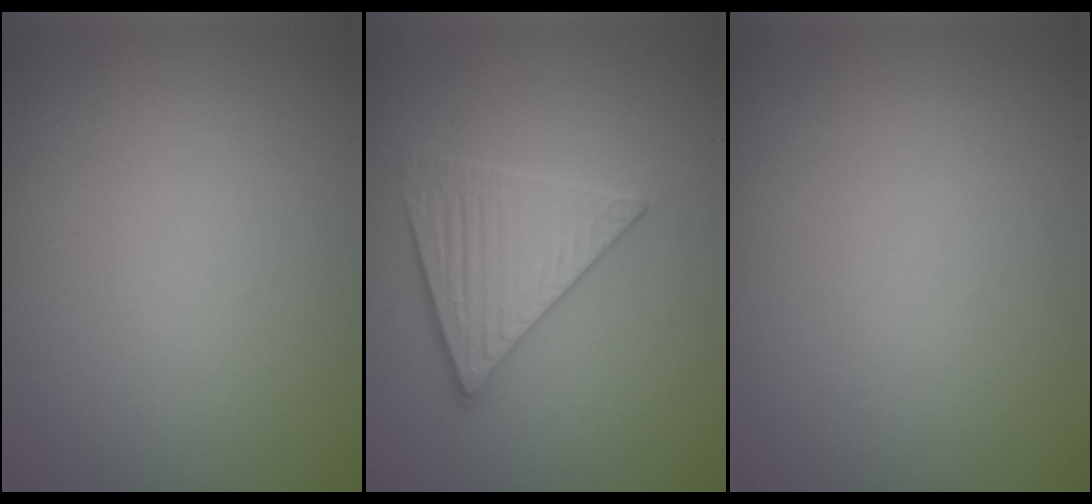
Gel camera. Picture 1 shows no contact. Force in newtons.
{"total": 4.1, "press": 3.5, "slide": 2.1}
{"total": 0.0}